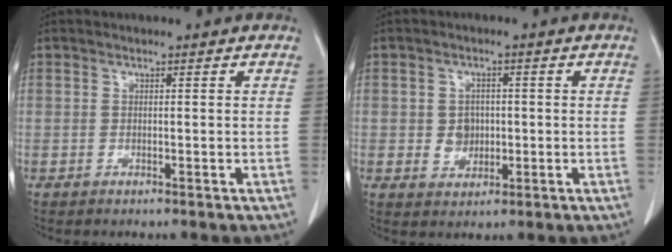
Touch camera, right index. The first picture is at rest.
{"total": 3.6, "force": [-0.1, 3.1, 1.9], "torque": [-0.026, 0.005, 0.009]}